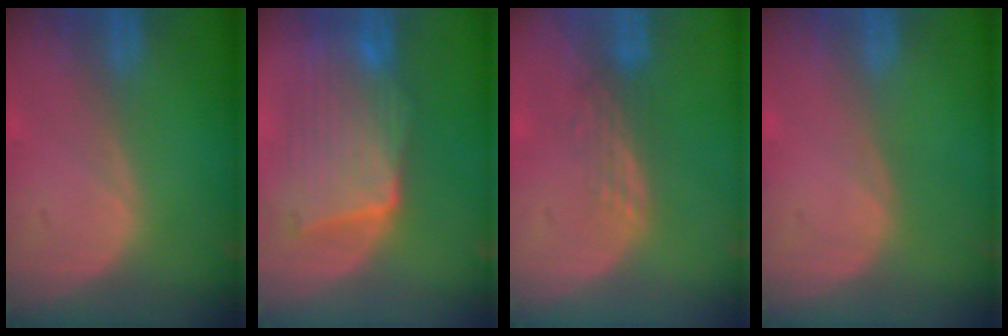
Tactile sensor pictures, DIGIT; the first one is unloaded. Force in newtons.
{"total": 9.1, "press": 8.6, "slide": 2.7}
{"total": 3.0, "press": 2.5, "slide": 1.7}
{"total": 0.0}